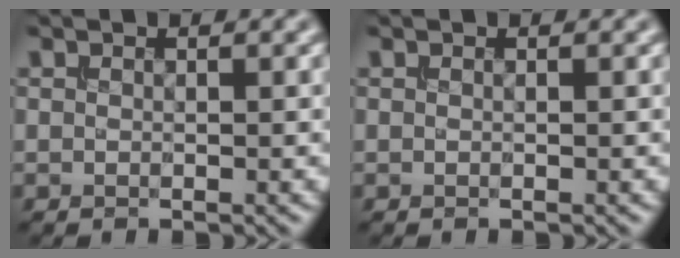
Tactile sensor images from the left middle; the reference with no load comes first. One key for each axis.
{"total": 0.0}